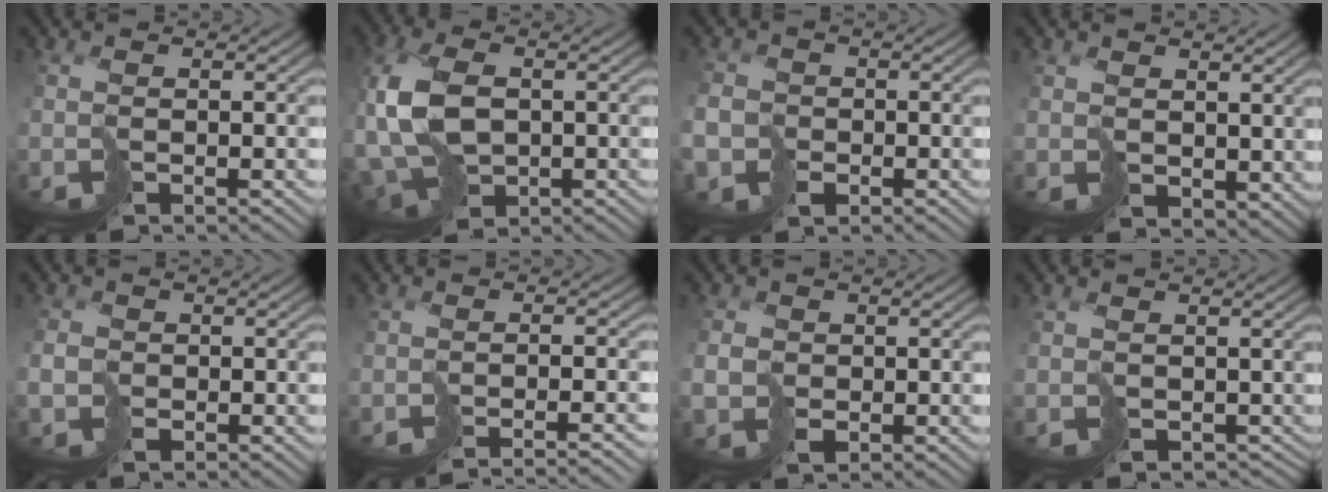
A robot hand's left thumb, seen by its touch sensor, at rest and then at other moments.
{"total": 10.3, "force": [-1.3, 6.6, 7.8], "torque": [-0.195, -0.003, -0.024]}
{"total": 5.3, "force": [-2.3, 4.5, 1.8], "torque": [-0.046, -0.021, -0.059]}
{"total": 3.1, "force": [2.3, 1.7, 1.2], "torque": [-0.040, -0.007, 0.051]}
{"total": 1.4, "force": [-0.4, 1.3, 0.4], "torque": [-0.008, 0.001, -0.012]}
{"total": 3.7, "force": [-3.3, -0.7, 1.5], "torque": [-0.016, -0.007, -0.049]}
{"total": 2.2, "force": [0.0, 2.0, 0.9], "torque": [-0.020, -0.001, -0.002]}
{"total": 2.1, "force": [0.3, 1.8, 0.9], "torque": [-0.020, -0.011, 0.013]}